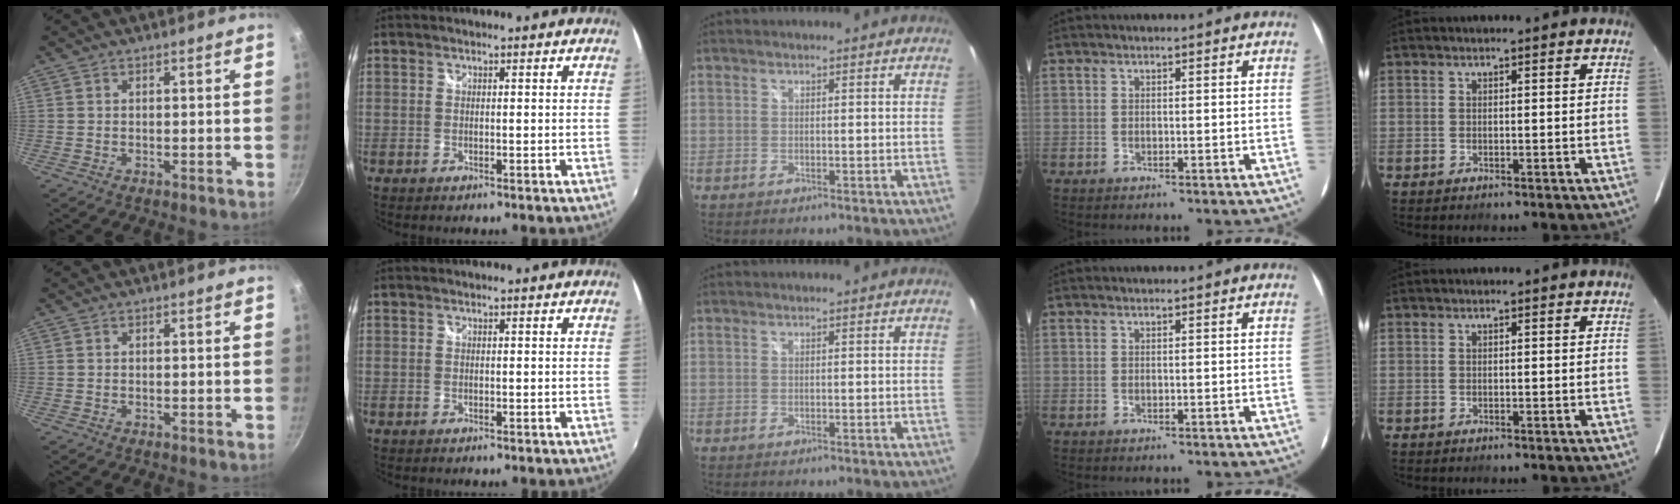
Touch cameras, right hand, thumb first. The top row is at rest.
{}